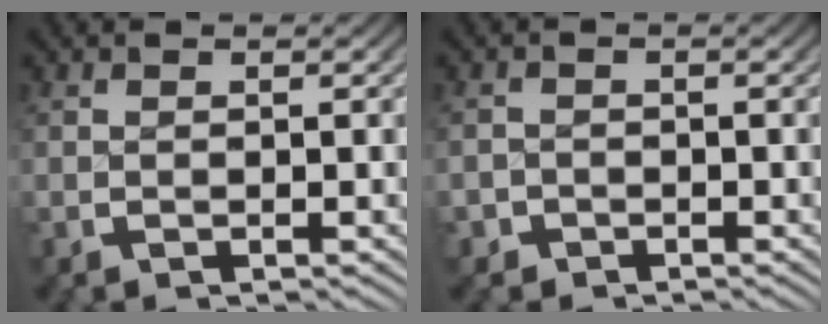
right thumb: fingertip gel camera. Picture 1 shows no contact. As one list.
[{"total": 1.7, "force": [-1.3, 1.1, -0.2], "torque": [0.008, -0.008, -0.023]}]